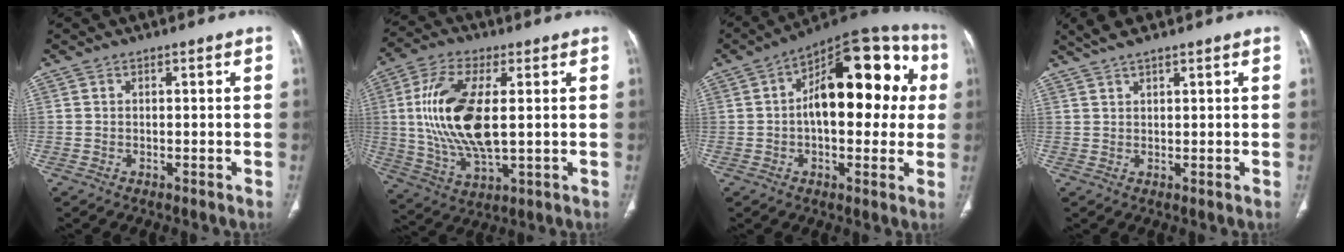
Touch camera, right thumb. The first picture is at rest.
{"total": 17.0, "force": [1.8, 7.3, 15.2], "torque": [-0.315, -0.009, 0.040]}
{"total": 21.8, "force": [3.0, 10.8, 18.8], "torque": [-0.228, 0.036, 0.032]}
{"total": 4.2, "force": [3.3, 0.6, 2.6], "torque": [-0.054, 0.003, 0.065]}